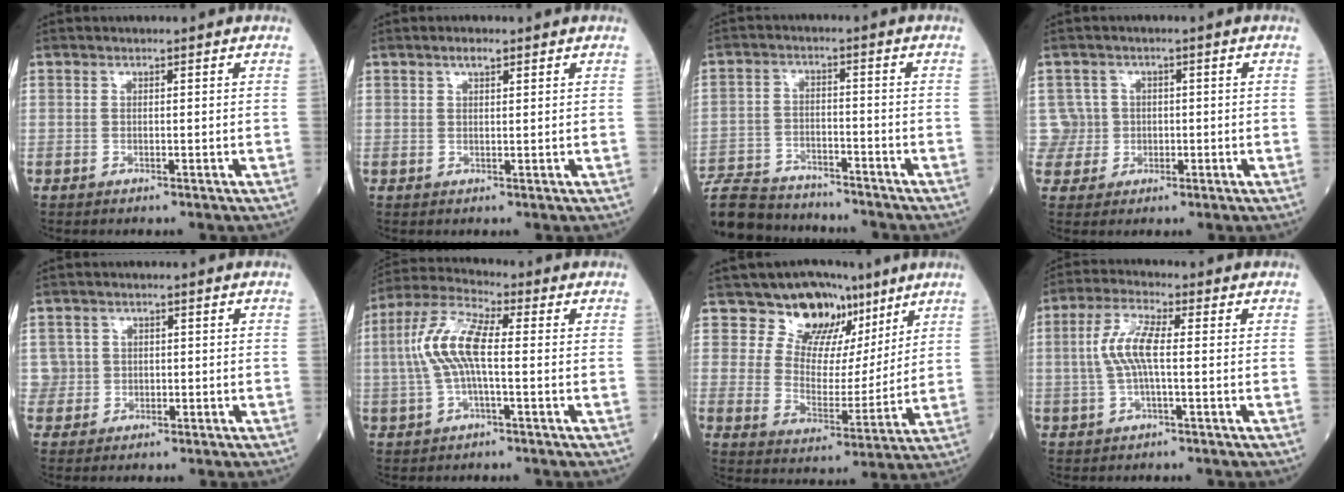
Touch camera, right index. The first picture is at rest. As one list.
[{"total": 1.7, "force": [1.1, 0.5, 1.2], "torque": [-0.023, 0.003, 0.019]}, {"total": 13.7, "force": [-12.8, 3.1, 3.8], "torque": [-0.076, 0.012, -0.205]}, {"total": 4.4, "force": [0.3, 4.3, -0.7], "torque": [0.028, 0.016, 0.007]}, {"total": 3.0, "force": [0.2, 2.9, -0.3], "torque": [0.019, 0.007, 0.004]}, {"total": 9.6, "force": [0.1, 2.4, 9.3], "torque": [-0.207, 0.024, -0.002]}, {"total": 10.2, "force": [7.1, 6.4, 3.5], "torque": [-0.049, 0.004, 0.122]}, {"total": 6.6, "force": [0.2, 1.3, 6.4], "torque": [-0.142, 0.013, 0.002]}]